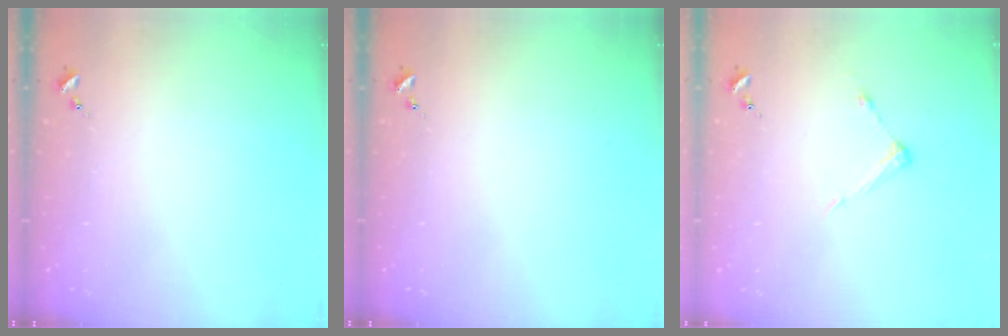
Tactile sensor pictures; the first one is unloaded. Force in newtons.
{"total": 0.0}
{"total": 5.3, "press": 5.2, "slide": 0.2}